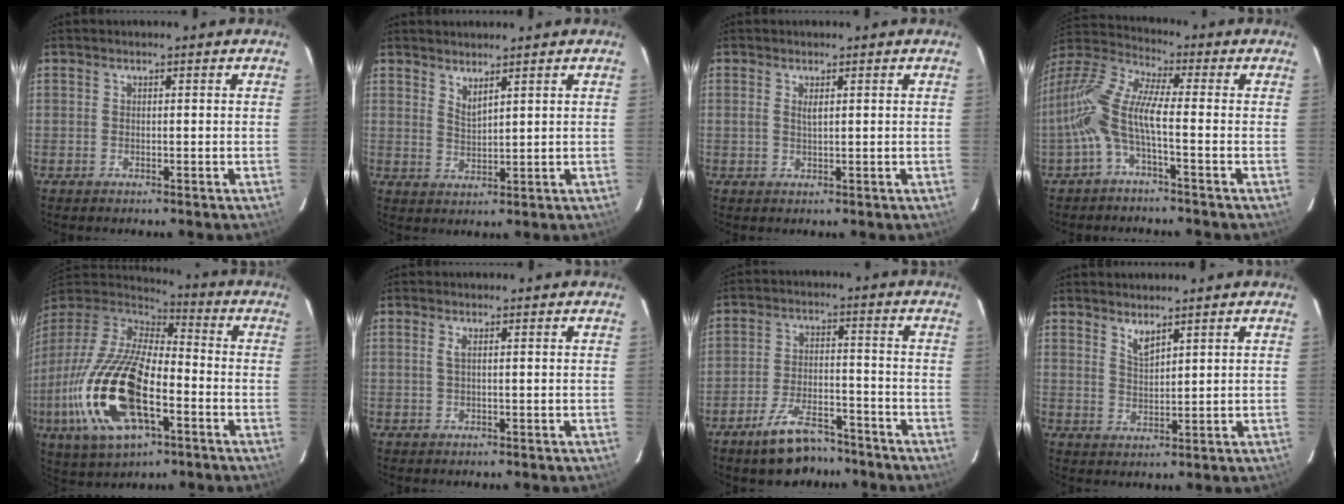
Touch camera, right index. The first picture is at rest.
{"total": 2.7, "force": [2.3, 0.3, 1.4], "torque": [-0.024, -0.003, 0.039]}
{"total": 1.3, "force": [0.5, 0.3, 1.1], "torque": [-0.021, 0.001, 0.008]}
{"total": 11.3, "force": [-2.7, 2.5, 10.7], "torque": [-0.223, 0.008, -0.058]}
{"total": 25.1, "force": [-8.2, 11.2, 21.0], "torque": [-0.448, -0.044, -0.149]}
{"total": 0.9, "force": [0.1, -0.2, 0.9], "torque": [-0.020, 0.000, 0.001]}
{"total": 10.4, "force": [-8.1, 4.2, 4.9], "torque": [-0.105, 0.011, -0.124]}
{"total": 2.7, "force": [2.4, 0.1, 1.1], "torque": [-0.021, -0.003, 0.044]}